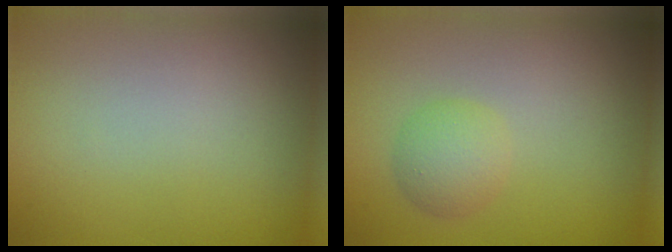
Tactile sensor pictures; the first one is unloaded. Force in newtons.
{"total": 2.4, "press": 2.4, "slide": 0.2}